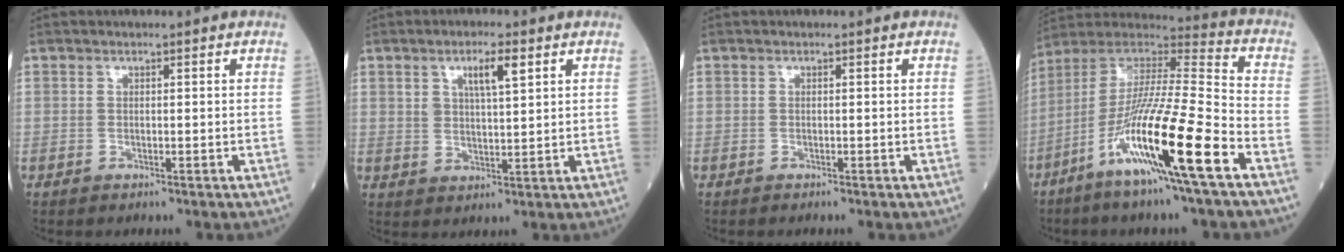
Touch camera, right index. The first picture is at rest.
{"total": 5.0, "force": [2.6, 1.2, 4.1], "torque": [-0.076, 0.004, 0.049]}
{"total": 0.0}
{"total": 19.2, "force": [-8.9, -0.4, 17.1], "torque": [-0.344, -0.037, -0.172]}